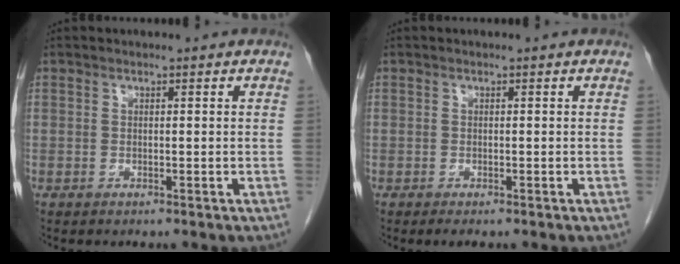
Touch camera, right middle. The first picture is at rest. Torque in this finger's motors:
{"motor_torque": [0.72, -0.40, 0.02, 0.03]}